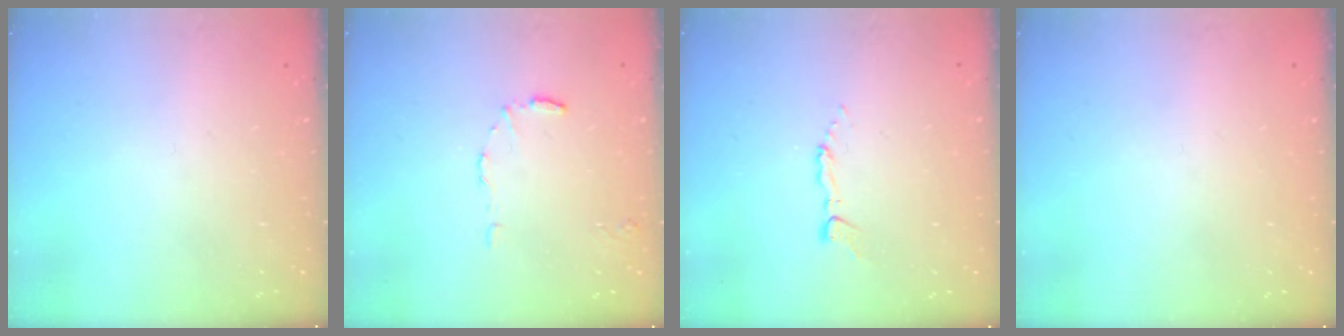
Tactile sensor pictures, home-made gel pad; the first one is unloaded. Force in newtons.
{"total": 5.2, "press": 5.1, "slide": 0.3}
{"total": 3.3, "press": 3.2, "slide": 0.2}
{"total": 0.0}